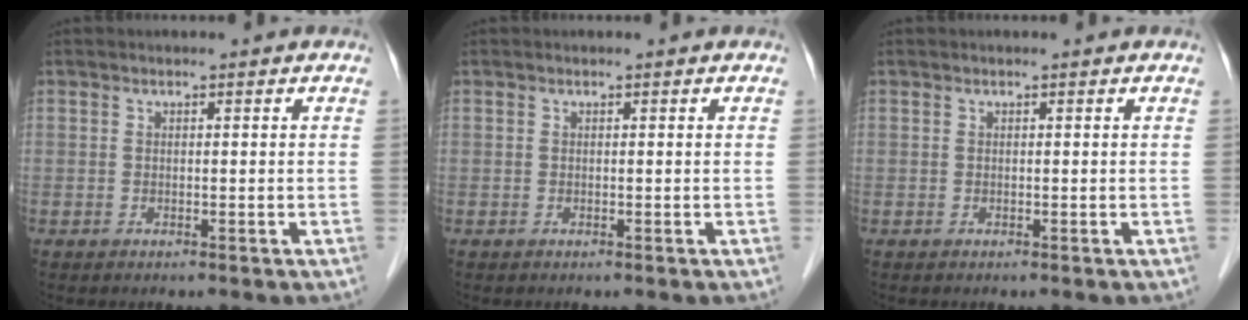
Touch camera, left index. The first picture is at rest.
{"total": 0.0}
{"total": 0.0}